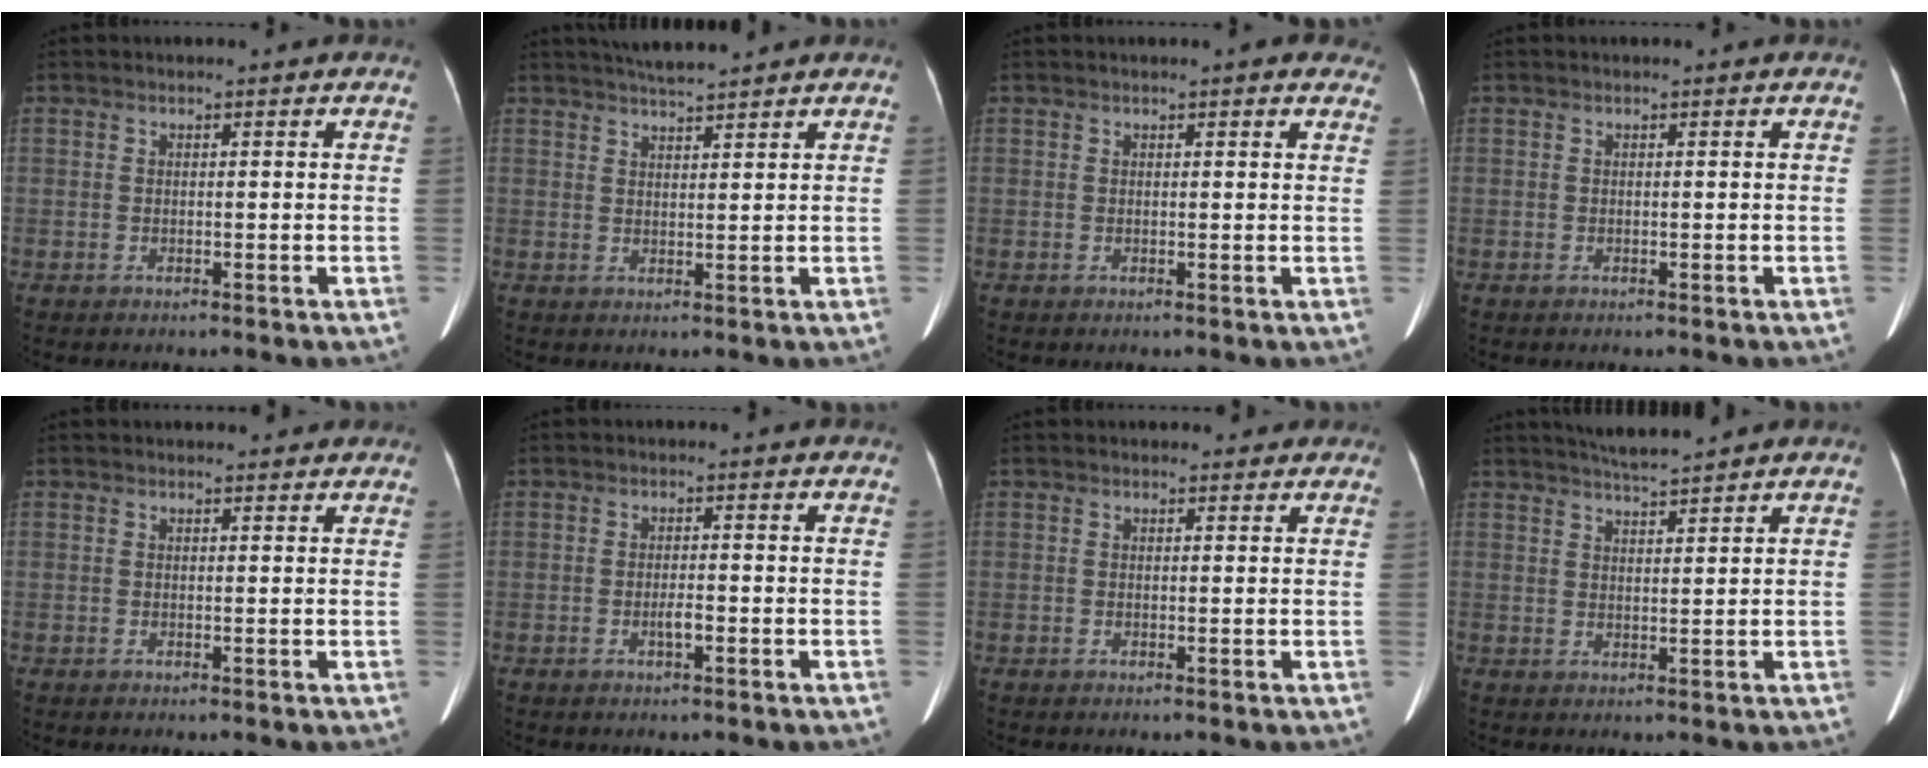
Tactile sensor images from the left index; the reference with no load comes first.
{"total": 5.1, "force": [4.7, -0.1, 2.0], "torque": [-0.034, 0.018, 0.080]}
{"total": 4.0, "force": [3.1, 0.9, 2.3], "torque": [-0.014, 0.007, 0.022]}
{"total": 0.0}
{"total": 2.9, "force": [2.7, 1.0, 0.7], "torque": [-0.005, 0.012, 0.025]}
{"total": 1.6, "force": [-0.7, 0.3, 1.4], "torque": [-0.027, 0.001, -0.012]}
{"total": 2.1, "force": [1.8, 1.1, 0.3], "torque": [0.003, 0.007, 0.013]}
{"total": 4.5, "force": [4.2, -0.5, 1.5], "torque": [-0.028, 0.011, 0.075]}